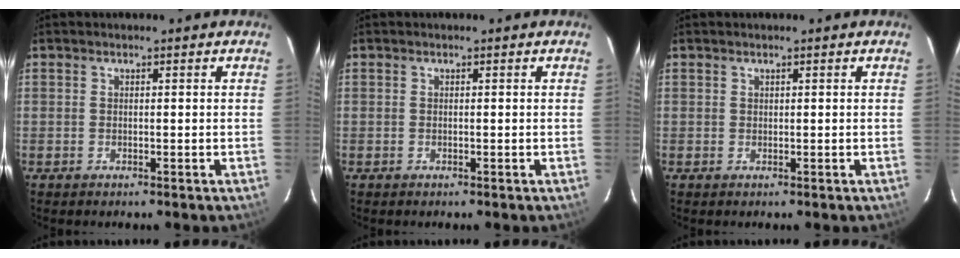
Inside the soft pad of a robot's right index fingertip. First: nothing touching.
{"total": 0.0}
{"total": 0.0}